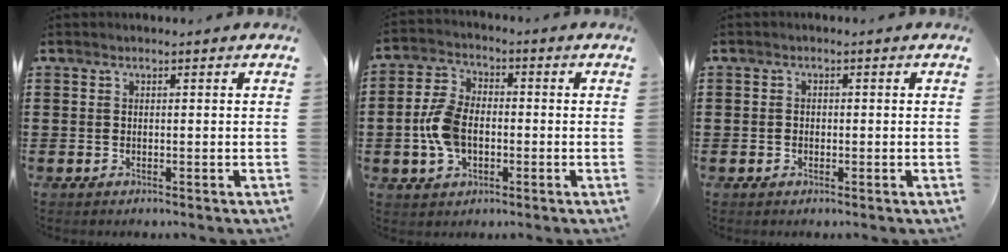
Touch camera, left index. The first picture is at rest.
{"total": 7.9, "force": [-1.2, 5.0, 6.0], "torque": [-0.154, -0.001, -0.032]}
{"total": 0.9, "force": [-0.3, 0.8, 0.3], "torque": [-0.009, 0.002, -0.008]}